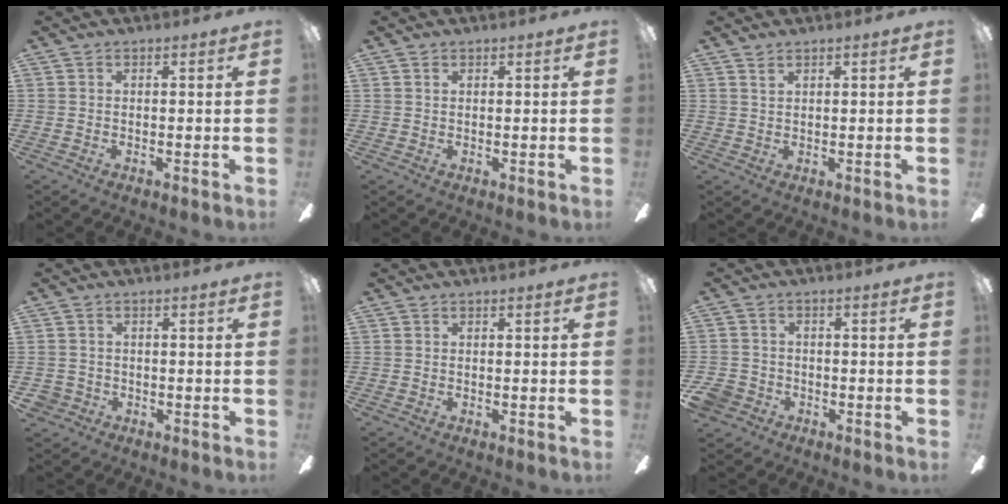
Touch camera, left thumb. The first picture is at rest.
{"total": 1.0, "force": [0.5, 0.7, 0.5], "torque": [-0.012, 0.003, 0.009]}
{"total": 1.3, "force": [1.1, 0.5, 0.5], "torque": [-0.012, 0.000, 0.020]}
{"total": 2.5, "force": [-1.1, 2.2, 0.3], "torque": [-0.013, 0.002, -0.024]}
{"total": 0.0}
{"total": 4.9, "force": [-2.6, 3.9, 1.4], "torque": [-0.049, 0.011, -0.052]}